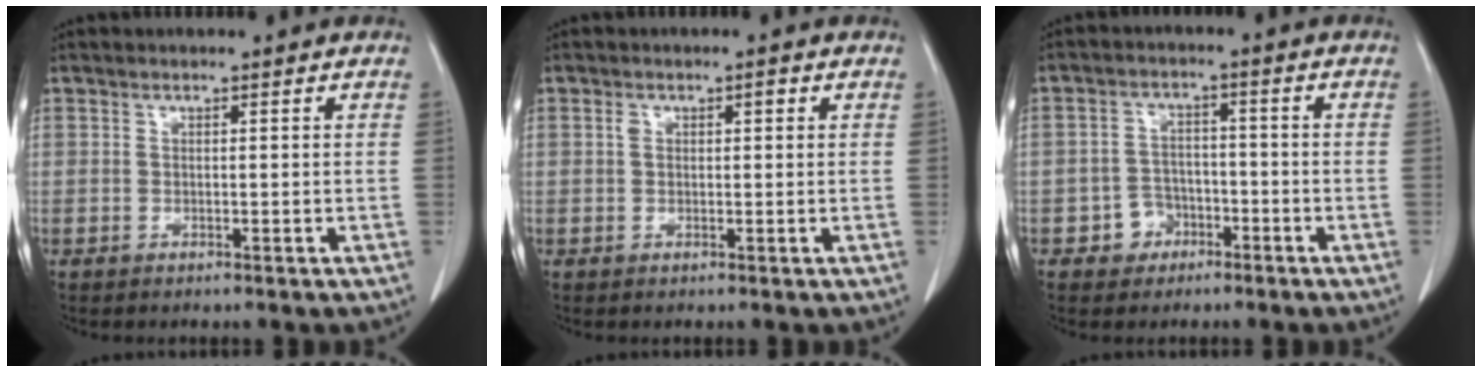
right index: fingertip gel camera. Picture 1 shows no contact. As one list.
[{"total": 2.0, "force": [0.6, 1.1, 1.5], "torque": [-0.028, 0.016, 0.012]}, {"total": 4.3, "force": [-2.2, 3.5, 0.7], "torque": [-0.004, 0.015, -0.035]}]